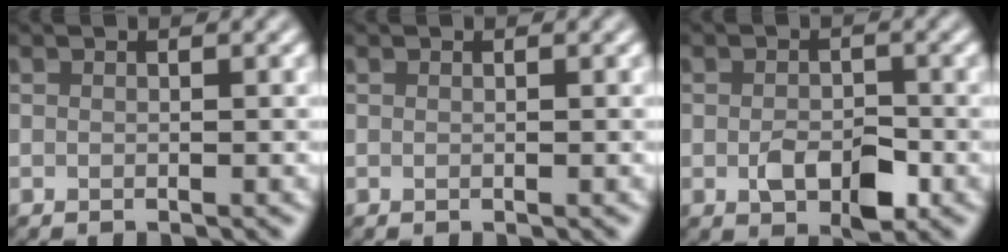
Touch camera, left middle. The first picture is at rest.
{"total": 0.0}
{"total": 3.3, "force": [-1.1, 2.0, 2.4], "torque": [-0.039, -0.005, -0.017]}